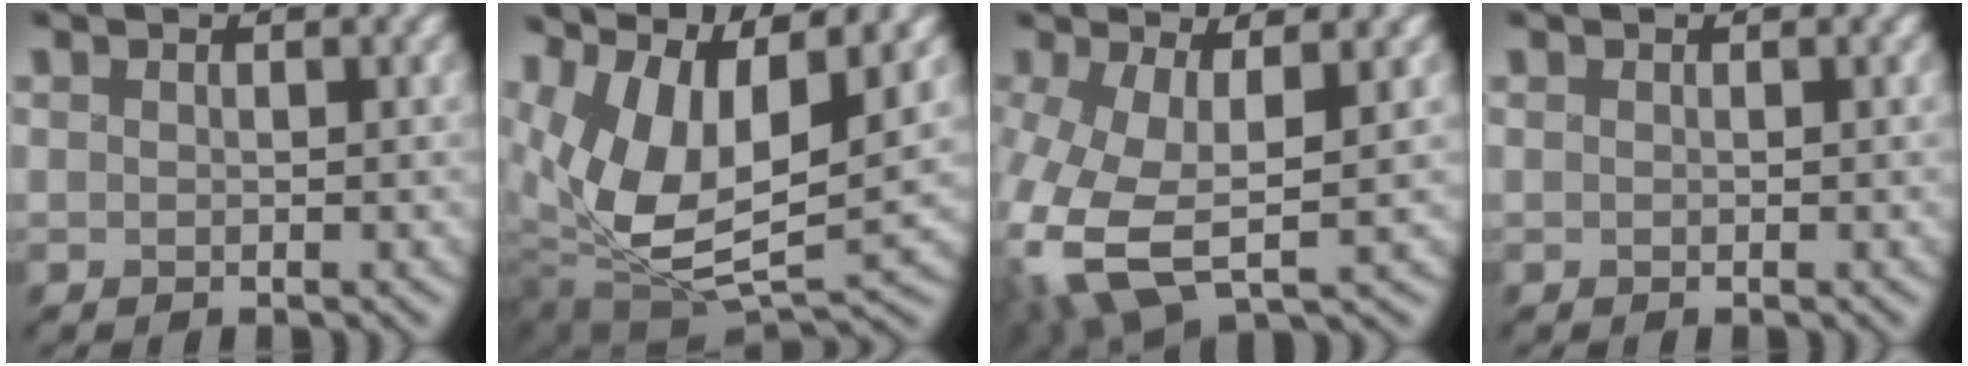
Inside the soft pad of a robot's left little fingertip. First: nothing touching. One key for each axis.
{"total": 10.4, "fx": 3.7, "fy": 4.7, "fz": 8.6, "tx": -0.180, "ty": 0.001, "tz": 0.069}
{"total": 9.2, "fx": -1.8, "fy": 4.6, "fz": 7.8, "tx": -0.187, "ty": -0.012, "tz": -0.036}
{"total": 0.0}